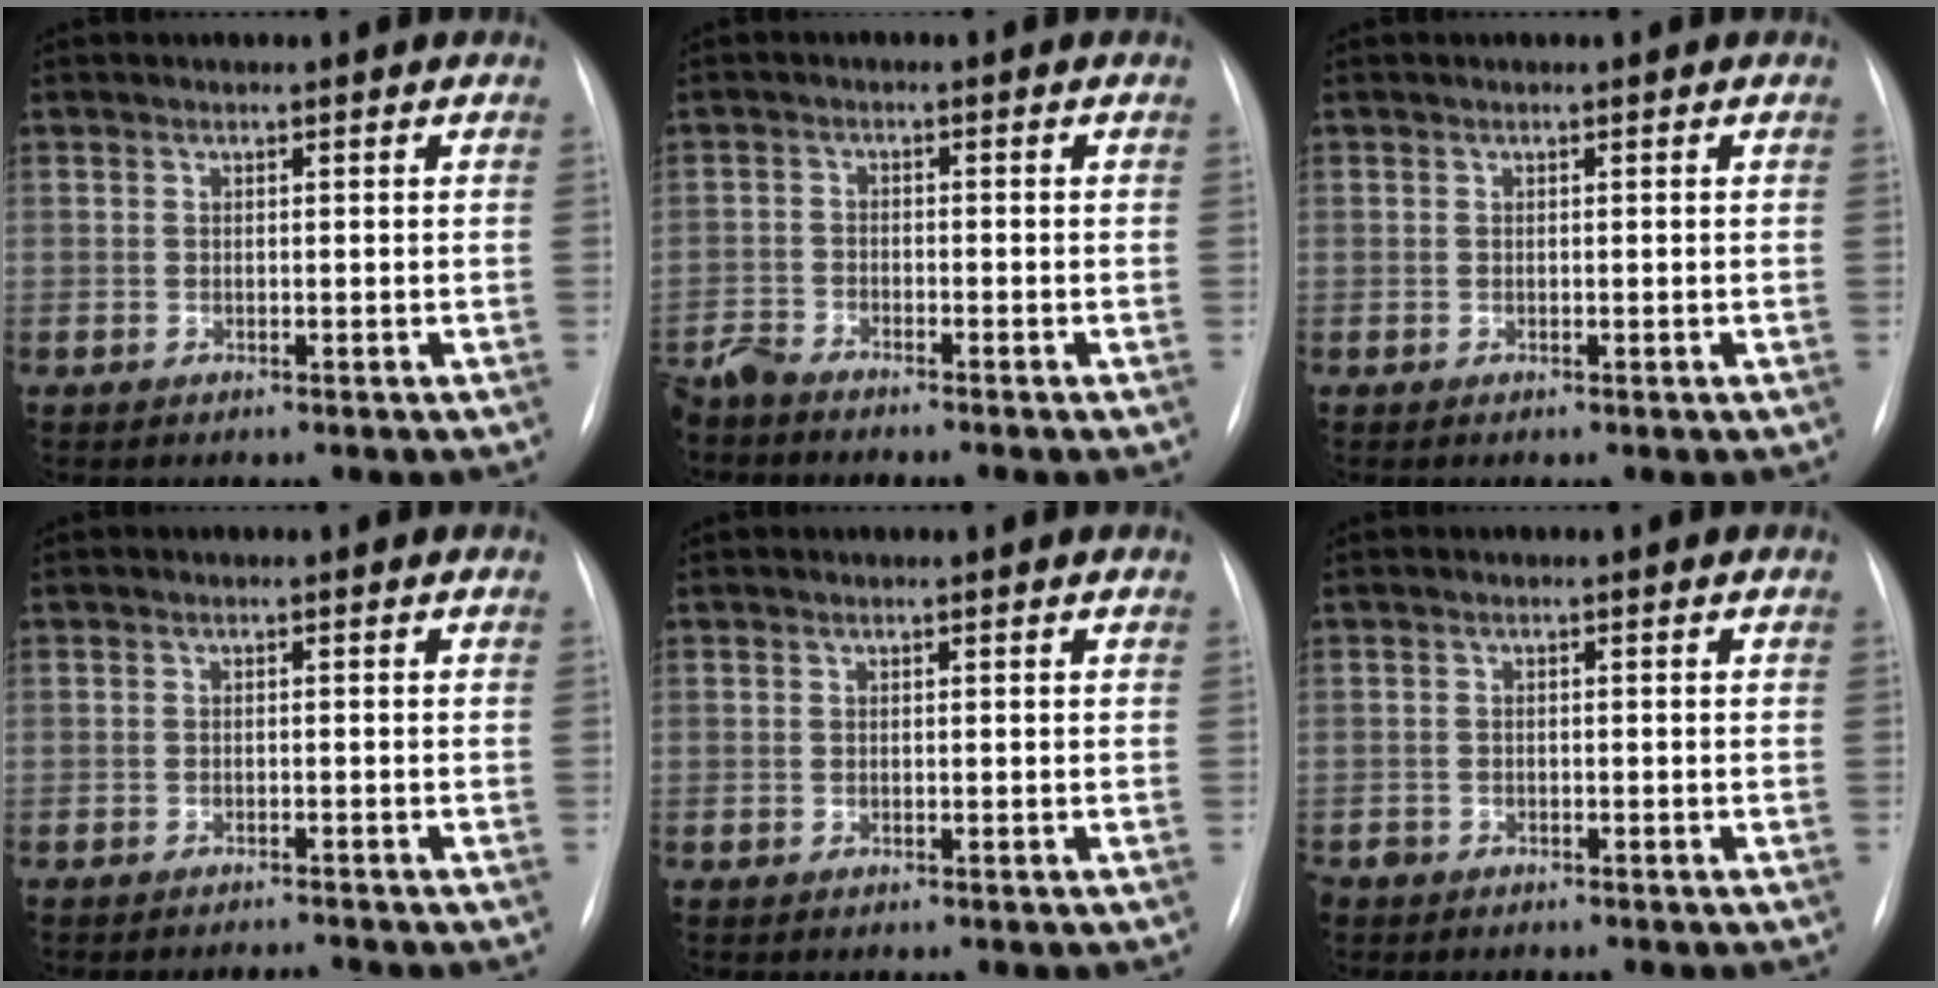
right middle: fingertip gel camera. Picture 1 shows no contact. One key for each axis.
{"total": 4.1, "fx": -4.1, "fy": -0.1, "fz": 0.8, "tx": -0.012, "ty": -0.017, "tz": -0.080}
{"total": 0.0}
{"total": 2.0, "fx": -1.9, "fy": -0.7, "fz": -0.1, "tx": -0.001, "ty": -0.011, "tz": -0.026}
{"total": 0.0}
{"total": 1.9, "fx": -1.5, "fy": 1.1, "fz": 0.1, "tx": -0.006, "ty": 0.002, "tz": -0.028}